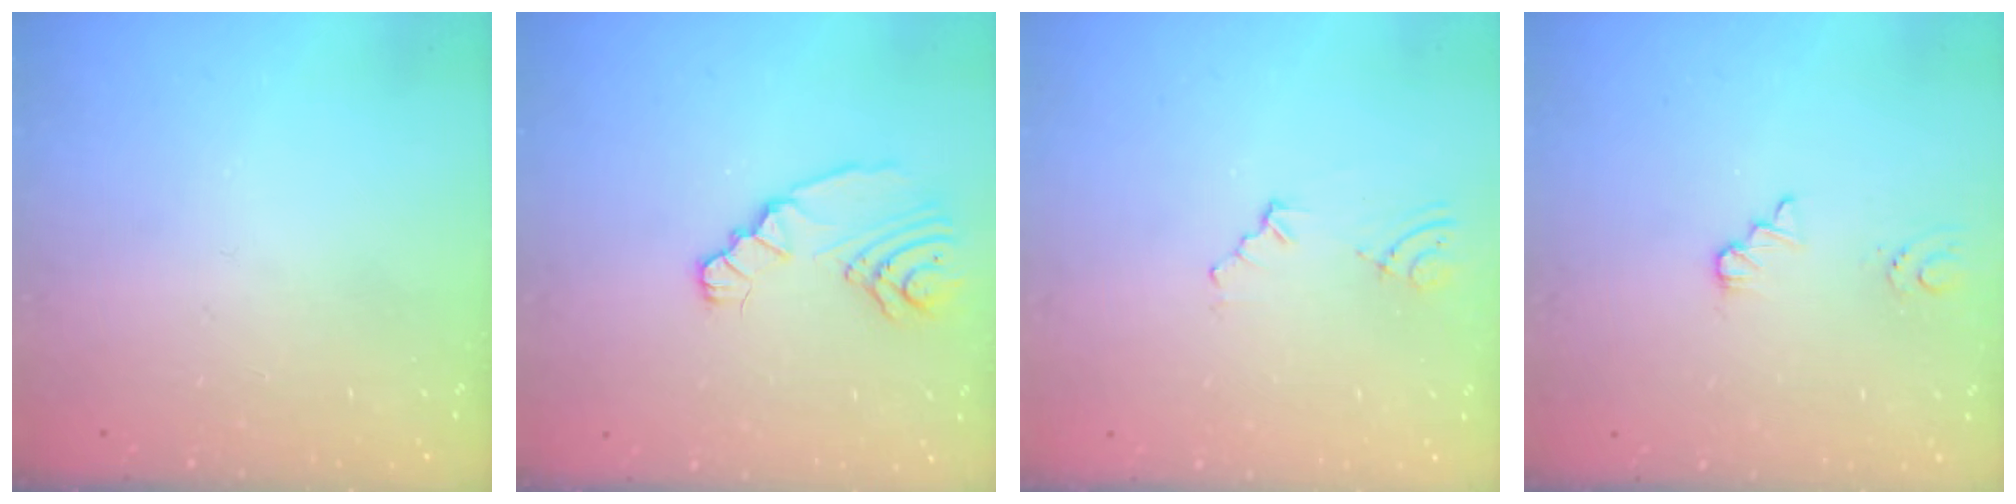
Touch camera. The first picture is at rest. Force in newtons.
{"total": 7.1, "press": 7.1, "slide": 0.4}
{"total": 3.0, "press": 2.2, "slide": 2.0}
{"total": 1.6, "press": 1.6, "slide": 0.2}